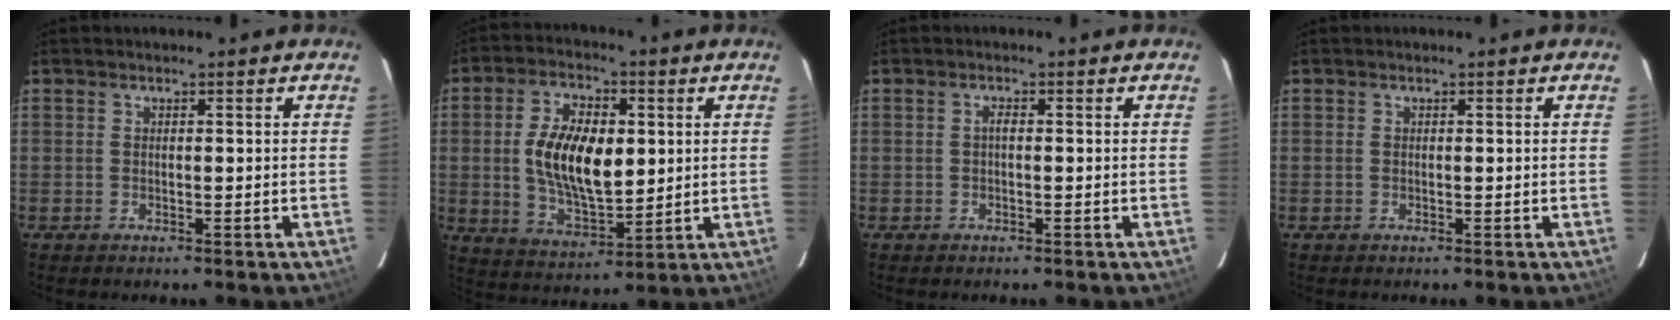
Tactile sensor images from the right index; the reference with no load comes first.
{"total": 13.6, "force": [1.3, 6.9, 11.6], "torque": [-0.222, 0.003, 0.033]}
{"total": 0.9, "force": [-0.1, 0.3, 0.8], "torque": [-0.016, 0.006, -0.003]}
{"total": 0.0}